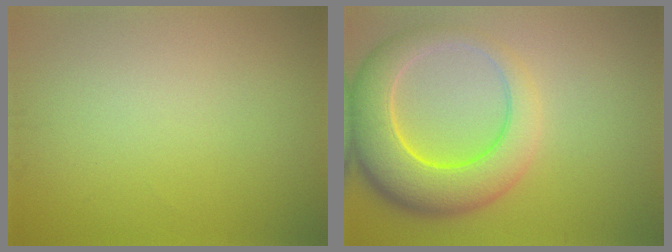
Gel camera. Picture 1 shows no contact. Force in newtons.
{"total": 7.9, "press": 7.9, "slide": 0.3}